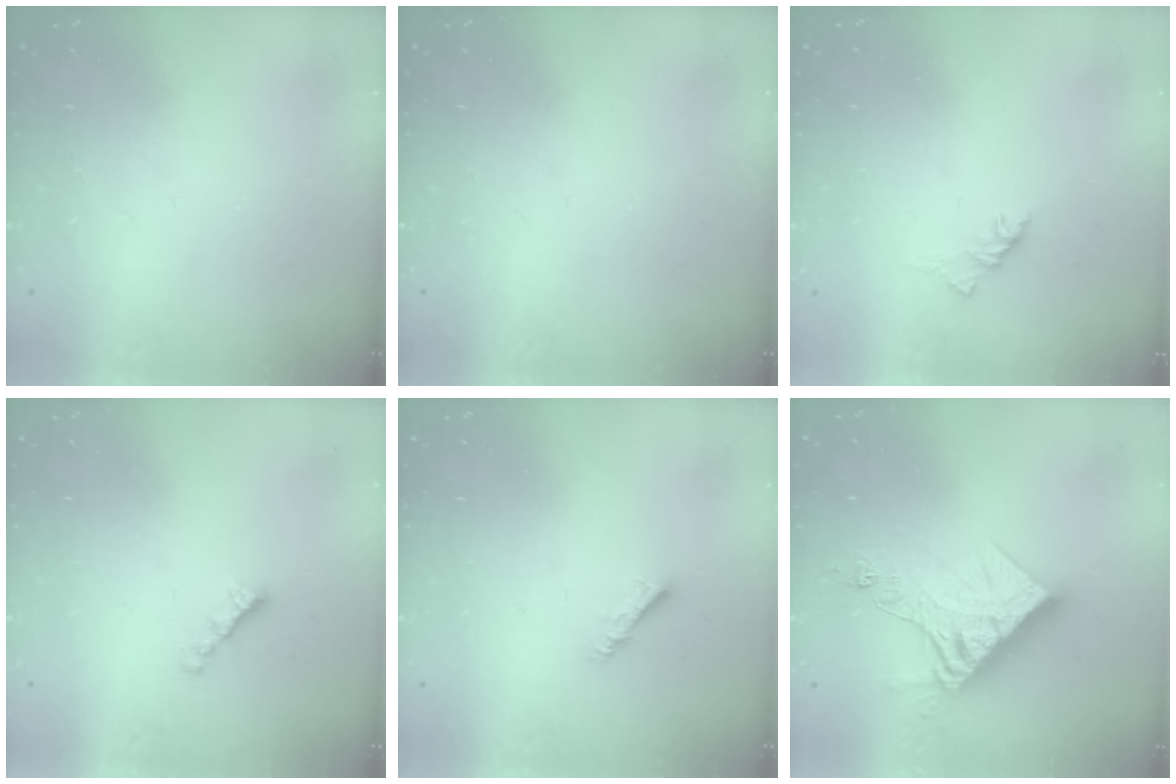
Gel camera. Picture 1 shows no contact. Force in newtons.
{"total": 0.0}
{"total": 3.0, "press": 2.9, "slide": 0.9}
{"total": 2.7, "press": 2.6, "slide": 0.8}
{"total": 3.0, "press": 2.9, "slide": 0.6}
{"total": 14.0, "press": 13.9, "slide": 1.7}